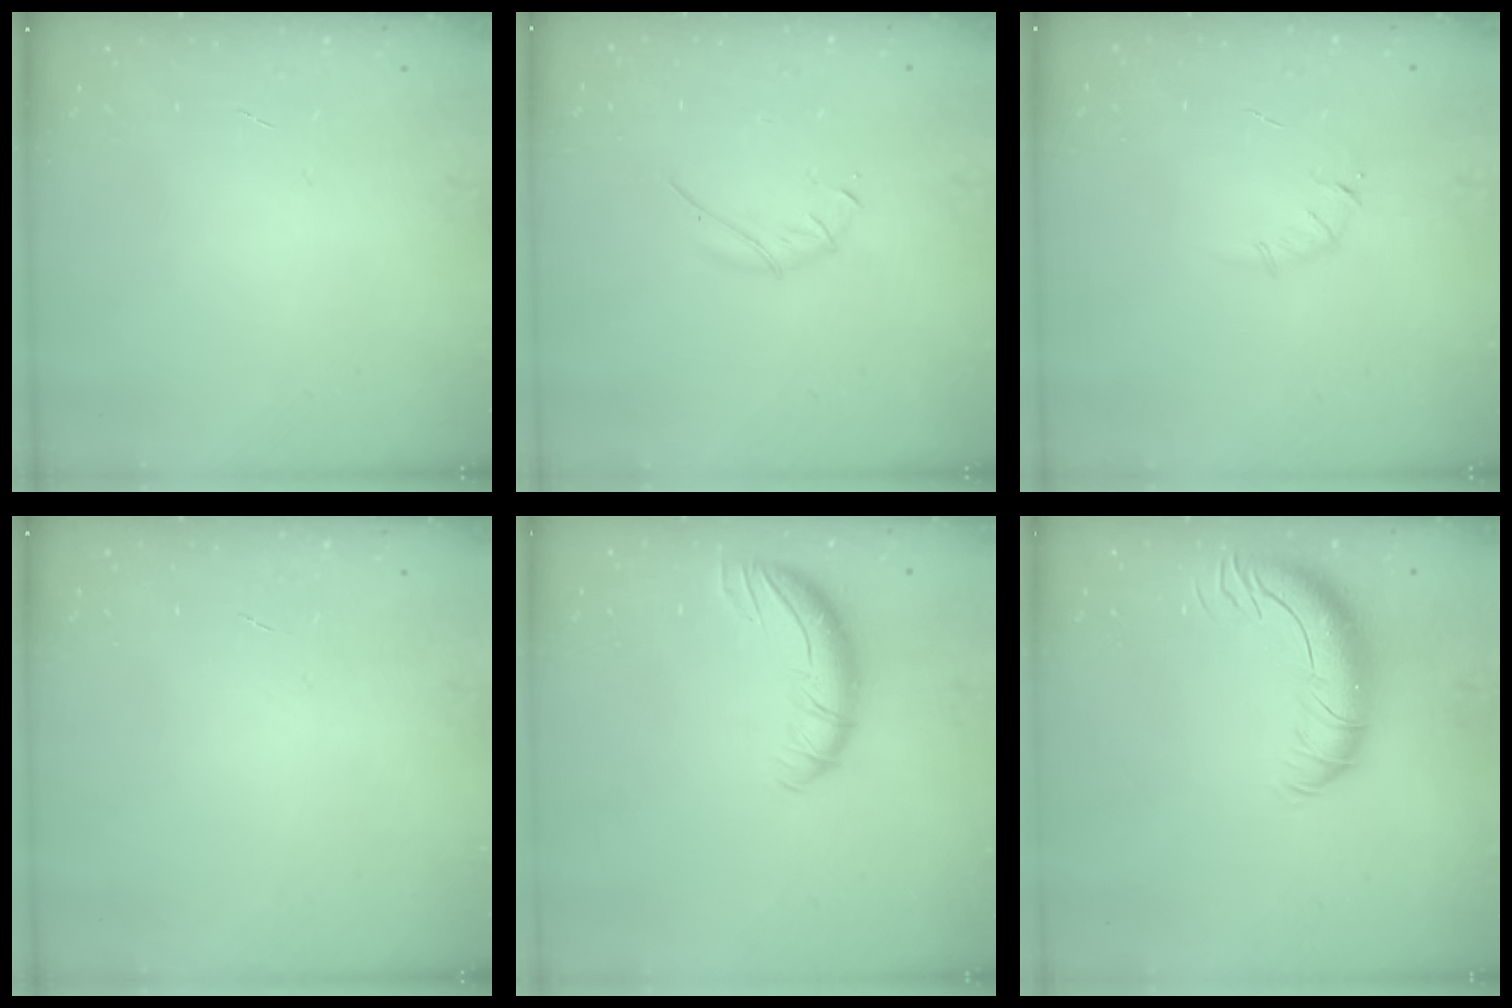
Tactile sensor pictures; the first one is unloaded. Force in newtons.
{"total": 3.7, "press": 3.6, "slide": 1.0}
{"total": 3.3, "press": 3.1, "slide": 1.1}
{"total": 0.0}
{"total": 9.9, "press": 9.6, "slide": 2.5}
{"total": 13.3, "press": 13.0, "slide": 2.9}